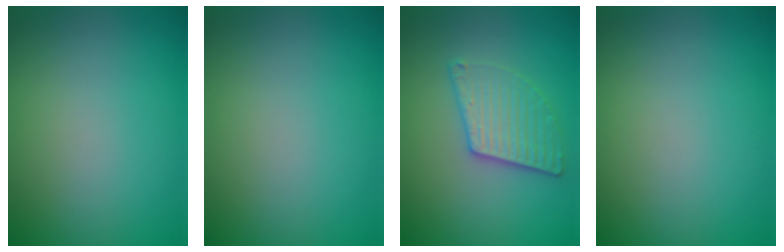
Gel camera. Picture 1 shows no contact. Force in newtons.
{"total": 0.0}
{"total": 3.1, "press": 3.0, "slide": 0.8}
{"total": 0.0}